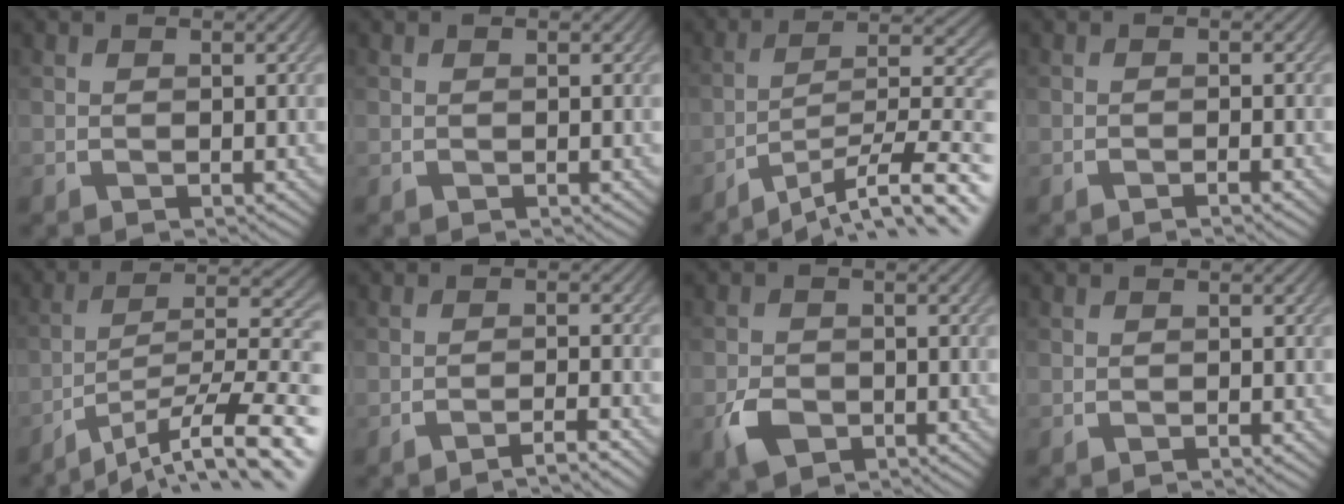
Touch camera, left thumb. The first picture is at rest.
{"total": 0.0}
{"total": 13.4, "force": [-9.4, 2.5, 9.3], "torque": [-0.139, 0.008, -0.156]}
{"total": 1.5, "force": [-1.0, 0.1, 1.1], "torque": [-0.016, 0.005, -0.022]}
{"total": 14.4, "force": [-9.2, 3.2, 10.6], "torque": [-0.165, 0.008, -0.151]}
{"total": 3.7, "force": [-2.8, 0.3, 2.4], "torque": [-0.030, 0.012, -0.059]}
{"total": 3.8, "force": [-2.0, 2.5, 2.0], "torque": [-0.045, -0.008, -0.043]}
{"total": 0.6, "force": [-0.4, 0.0, 0.4], "torque": [-0.006, 0.001, -0.008]}